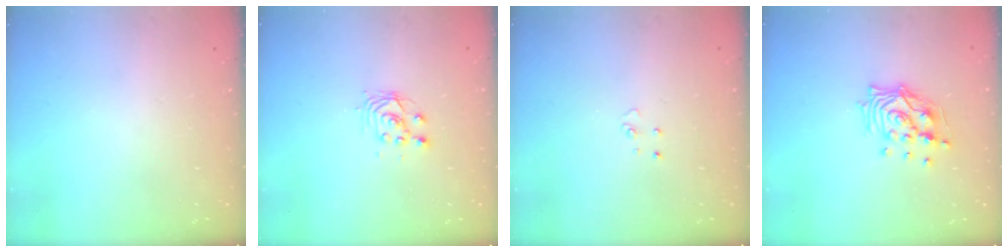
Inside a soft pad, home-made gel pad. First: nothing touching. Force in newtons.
{"total": 3.1, "press": 3.0, "slide": 0.3}
{"total": 2.9, "press": 2.9, "slide": 0.2}
{"total": 12.0, "press": 12.0, "slide": 0.9}